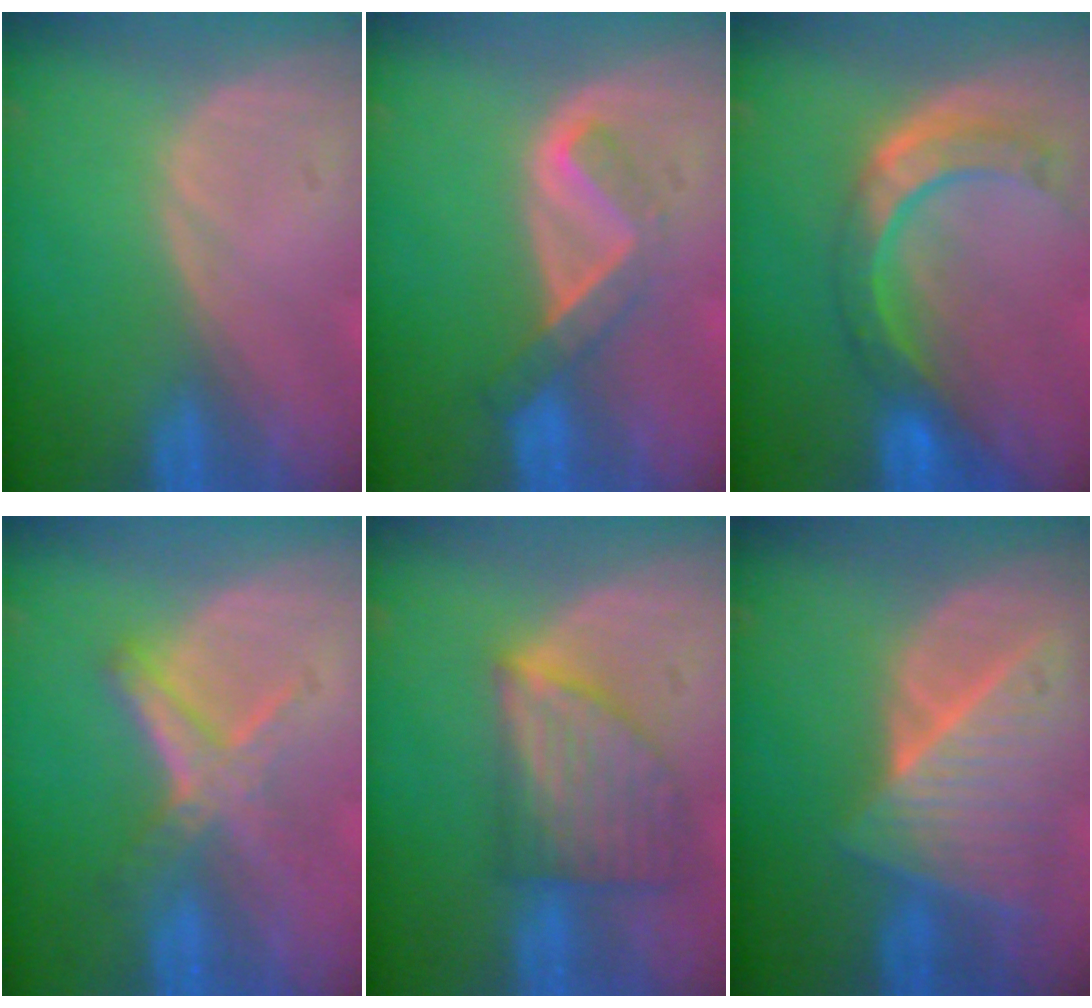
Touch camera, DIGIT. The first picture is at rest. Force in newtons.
{"total": 5.2, "press": 4.4, "slide": 2.8}
{"total": 8.5, "press": 7.2, "slide": 4.5}
{"total": 5.4, "press": 5.2, "slide": 1.3}
{"total": 7.5, "press": 6.9, "slide": 3.0}
{"total": 7.7, "press": 7.5, "slide": 2.0}